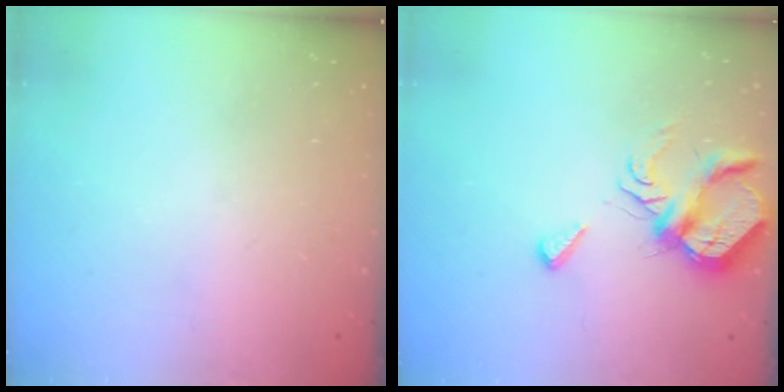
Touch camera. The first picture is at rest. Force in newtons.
{"total": 7.8, "press": 7.8, "slide": 0.5}